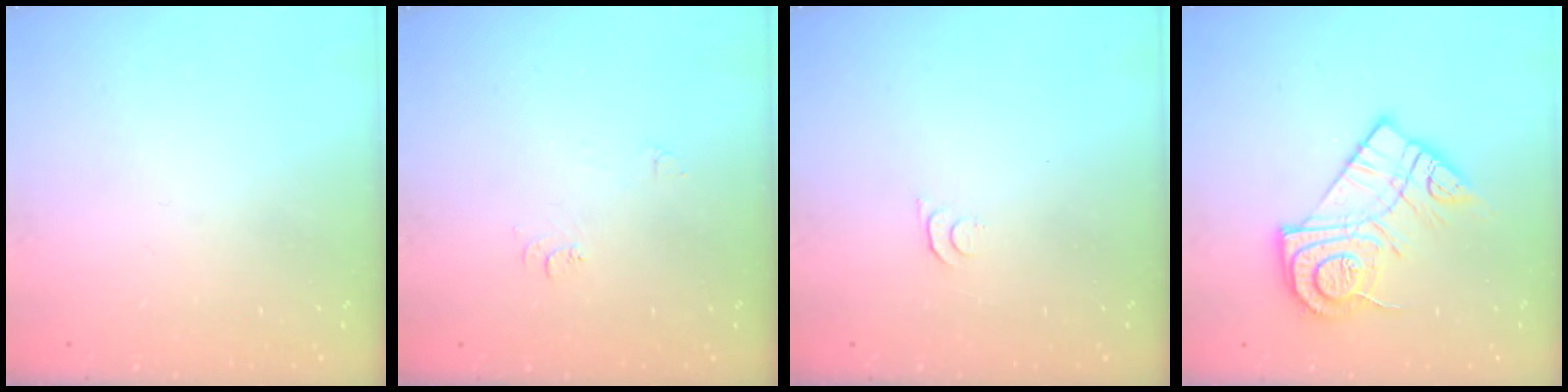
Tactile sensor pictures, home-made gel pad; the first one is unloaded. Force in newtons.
{"total": 6.6, "press": 6.6, "slide": 0.6}
{"total": 4.1, "press": 4.0, "slide": 0.6}
{"total": 16.1, "press": 16.1, "slide": 1.5}